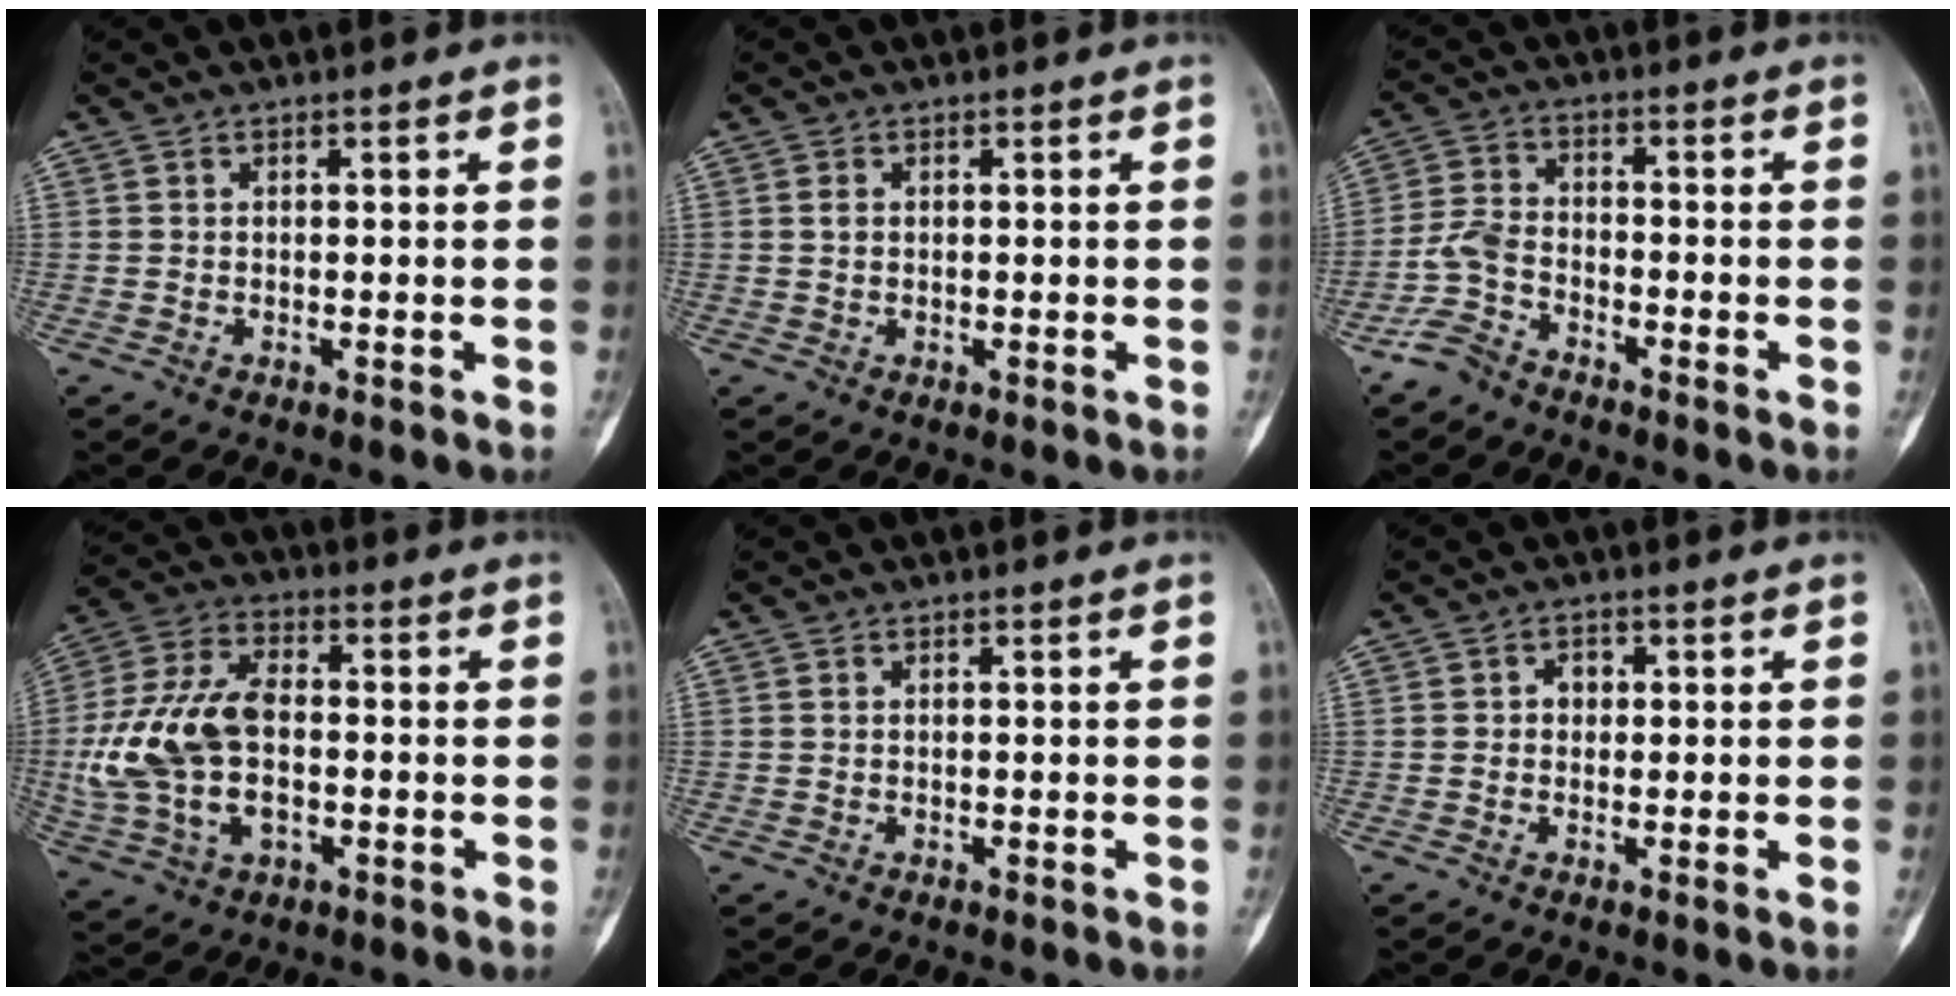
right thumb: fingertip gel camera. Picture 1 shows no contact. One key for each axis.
{"total": 1.2, "fx": 0.2, "fy": 0.9, "fz": 0.8, "tx": -0.012, "ty": 0.000, "tz": 0.004}
{"total": 5.9, "fx": -4.4, "fy": 2.9, "fz": 2.6, "tx": -0.062, "ty": 0.019, "tz": -0.094}
{"total": 17.1, "fx": -1.0, "fy": 10.2, "fz": 13.8, "tx": -0.289, "ty": 0.018, "tz": -0.016}
{"total": 0.0}
{"total": 2.0, "fx": 0.3, "fy": 1.6, "fz": 1.1, "tx": -0.005, "ty": 0.004, "tz": -0.001}